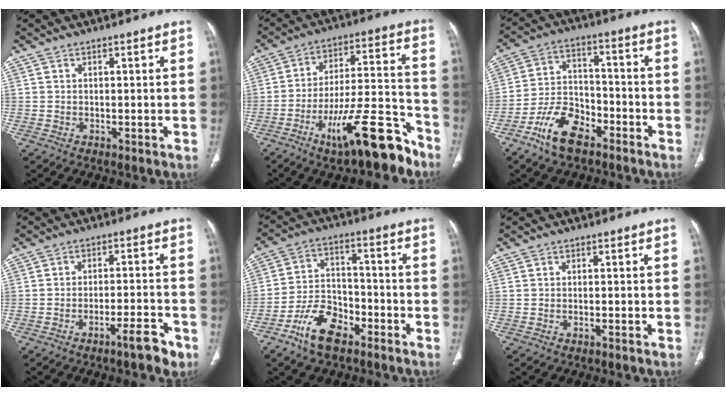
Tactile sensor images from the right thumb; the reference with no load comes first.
{"total": 18.4, "force": [-11.7, 4.9, 13.3], "torque": [-0.207, 0.082, -0.193]}
{"total": 11.3, "force": [-7.2, 5.9, 6.4], "torque": [-0.117, 0.046, -0.140]}
{"total": 5.9, "force": [-4.1, 1.2, 4.1], "torque": [-0.062, 0.030, -0.061]}
{"total": 10.7, "force": [-6.9, 5.6, 6.0], "torque": [-0.107, 0.044, -0.132]}
{"total": 1.0, "force": [-0.8, 0.2, 0.5], "torque": [-0.017, 0.005, -0.008]}